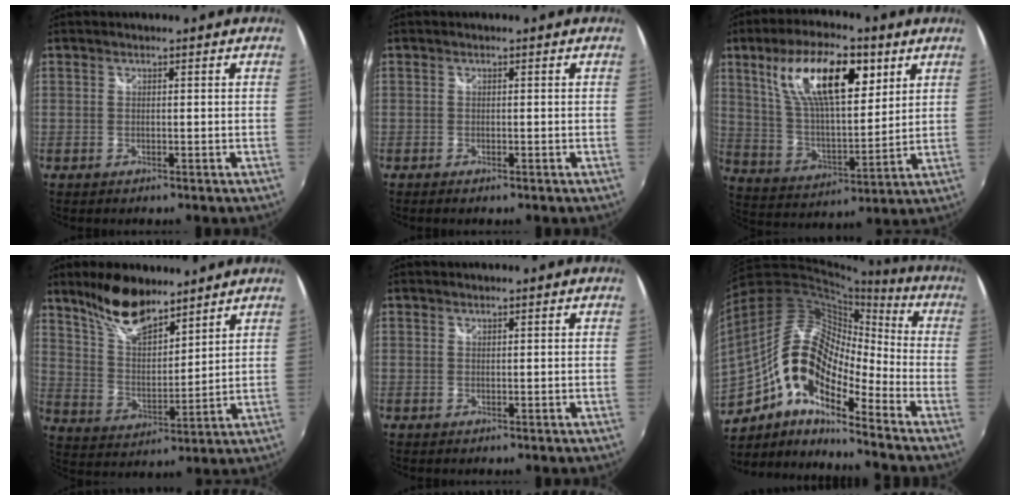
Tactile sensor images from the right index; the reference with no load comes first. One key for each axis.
{"total": 0.8, "fx": -0.7, "fy": 0.3, "fz": 0.4, "tx": -0.011, "ty": -0.004, "tz": -0.012}
{"total": 18.9, "fx": 8.8, "fy": 7.5, "fz": 14.9, "tx": -0.268, "ty": 0.015, "tz": 0.164}
{"total": 12.7, "fx": 10.0, "fy": 4.6, "fz": 6.4, "tx": -0.118, "ty": 0.005, "tz": 0.191}
{"total": 0.0}
{"total": 18.0, "fx": -8.2, "fy": 7.9, "fz": 14.0, "tx": -0.246, "ty": 0.002, "tz": -0.169}